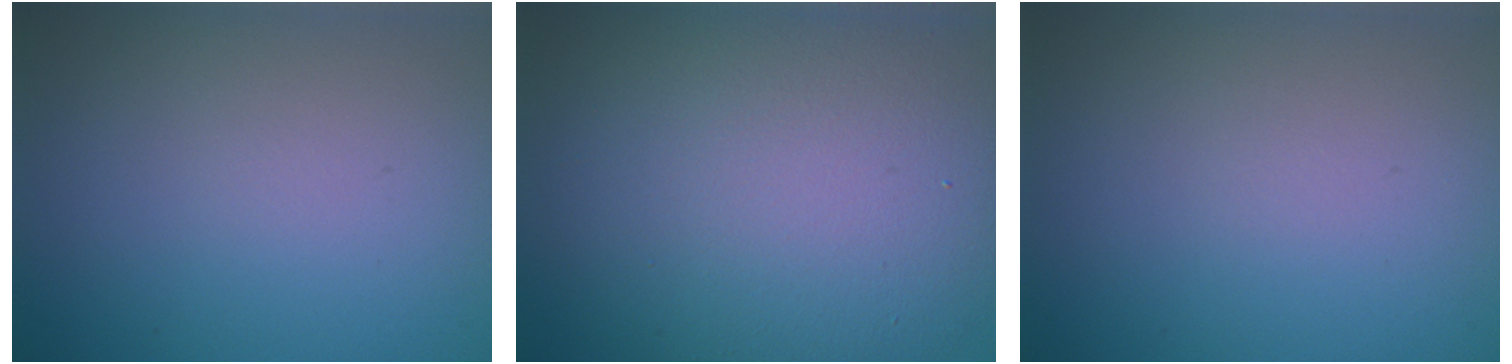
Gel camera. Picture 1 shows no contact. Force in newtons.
{"total": 13.1, "press": 13.1, "slide": 0.6}
{"total": 0.0}